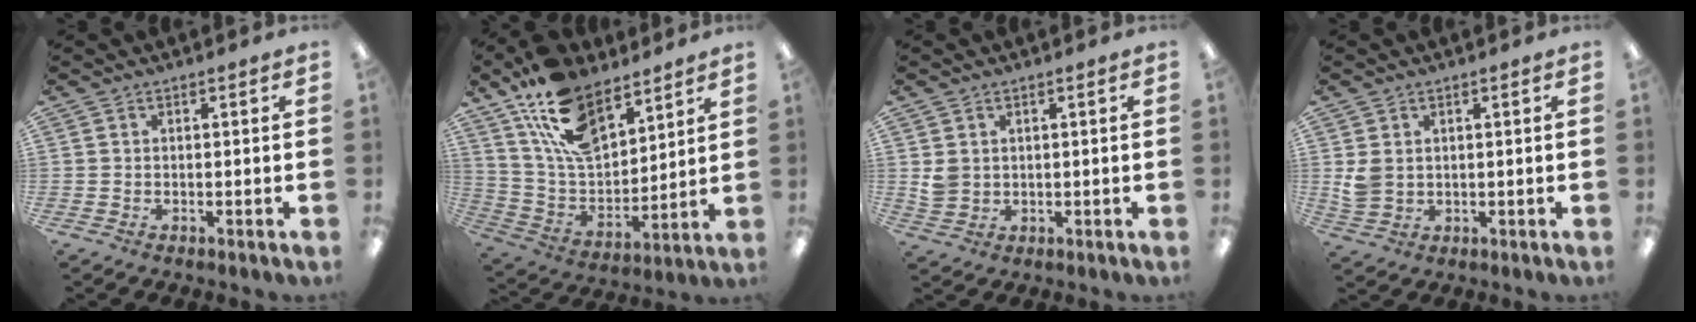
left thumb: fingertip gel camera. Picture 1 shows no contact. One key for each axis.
{"total": 18.0, "fx": 11.8, "fy": 9.1, "fz": 10.2, "tx": -0.202, "ty": -0.052, "tz": 0.221}
{"total": 3.2, "fx": 1.0, "fy": 2.7, "fz": 1.4, "tx": -0.029, "ty": 0.003, "tz": 0.022}
{"total": 3.8, "fx": 1.1, "fy": 2.8, "fz": 2.3, "tx": -0.052, "ty": -0.002, "tz": 0.024}